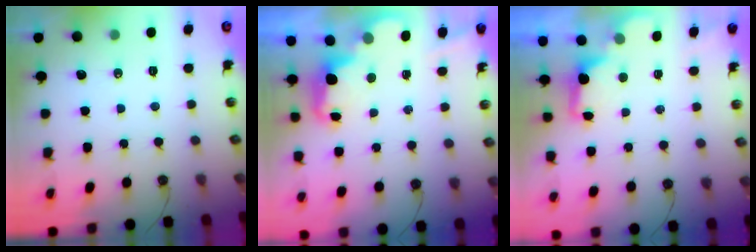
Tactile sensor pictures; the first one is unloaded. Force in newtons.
{"total": 2.5, "press": 2.5, "slide": 0.5}
{"total": 2.5, "press": 2.4, "slide": 0.6}